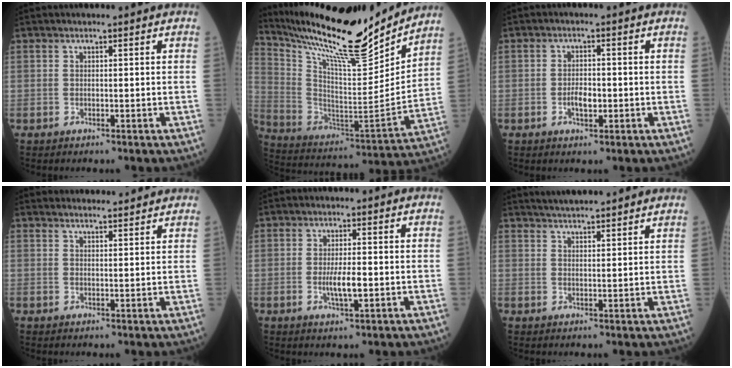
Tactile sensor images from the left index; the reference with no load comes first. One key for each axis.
{"total": 22.4, "fx": 20.1, "fy": 1.6, "fz": 9.8, "tx": -0.188, "ty": -0.048, "tz": 0.329}
{"total": 2.9, "fx": -1.0, "fy": 1.2, "fz": 2.4, "tx": -0.047, "ty": -0.001, "tz": -0.015}
{"total": 6.9, "fx": 6.8, "fy": 0.9, "fz": 1.3, "tx": -0.014, "ty": 0.017, "tz": 0.076}
{"total": 3.9, "fx": -0.9, "fy": 0.7, "fz": 3.7, "tx": -0.076, "ty": -0.008, "tz": -0.014}
{"total": 9.0, "fx": 8.2, "fy": 0.7, "fz": 3.6, "tx": -0.057, "ty": 0.023, "tz": 0.111}